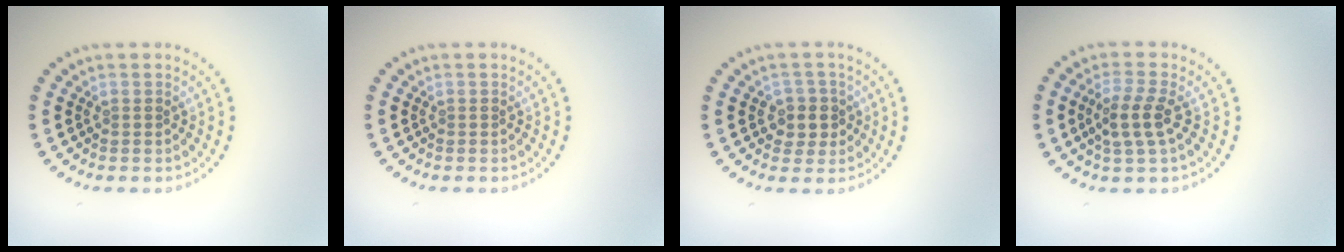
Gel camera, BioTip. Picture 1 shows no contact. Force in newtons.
{"total": 0.0}
{"total": 2.2, "press": 2.0, "slide": 1.0}
{"total": 2.8, "press": 2.6, "slide": 1.2}